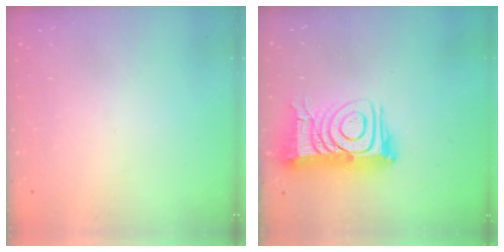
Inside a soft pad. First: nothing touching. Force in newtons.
{"total": 16.5, "press": 16.4, "slide": 1.5}